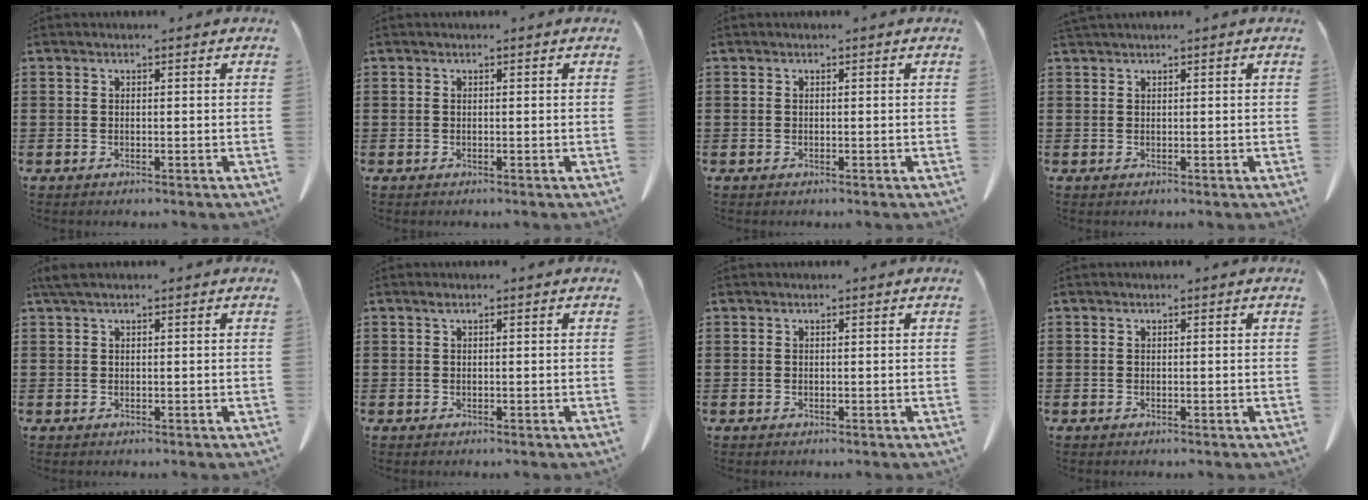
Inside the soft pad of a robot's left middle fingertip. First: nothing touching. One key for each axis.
{"total": 0.0}
{"total": 0.0}
{"total": 0.7, "fx": 0.7, "fy": -0.1, "fz": 0.2, "tx": -0.007, "ty": -0.004, "tz": 0.015}
{"total": 1.4, "fx": 0.8, "fy": 0.3, "fz": 1.1, "tx": -0.024, "ty": 0.001, "tz": 0.015}
{"total": 0.5, "fx": 0.2, "fy": 0.1, "fz": 0.4, "tx": -0.010, "ty": 0.000, "tz": 0.005}
{"total": 0.0}
{"total": 0.0}